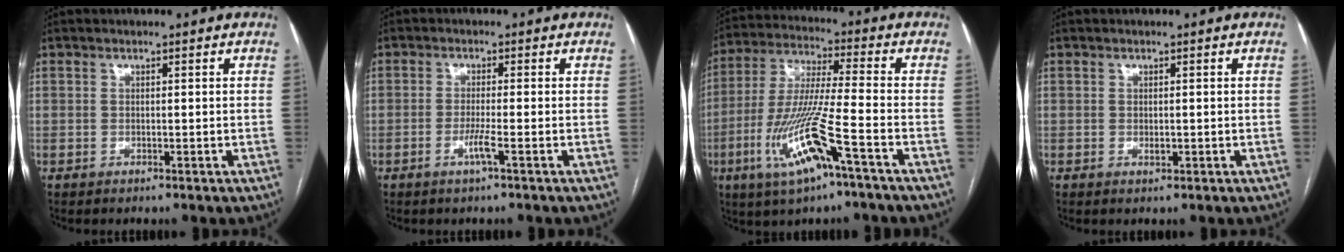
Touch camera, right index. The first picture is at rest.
{"total": 2.5, "force": [-1.1, -0.5, 2.1], "torque": [-0.045, -0.005, -0.025]}
{"total": 13.9, "force": [-6.1, 0.6, 12.4], "torque": [-0.262, -0.014, -0.113]}
{"total": 0.8, "force": [-0.1, 0.5, 0.6], "torque": [-0.010, -0.001, -0.001]}